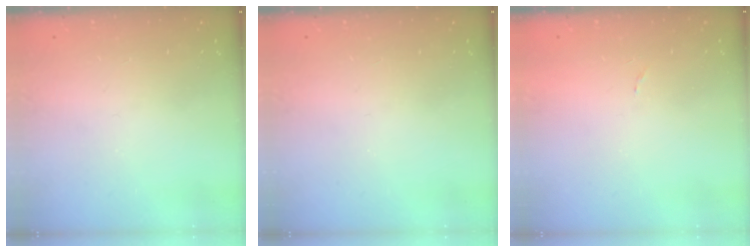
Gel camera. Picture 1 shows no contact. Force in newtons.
{"total": 0.0}
{"total": 4.3, "press": 4.2, "slide": 0.3}